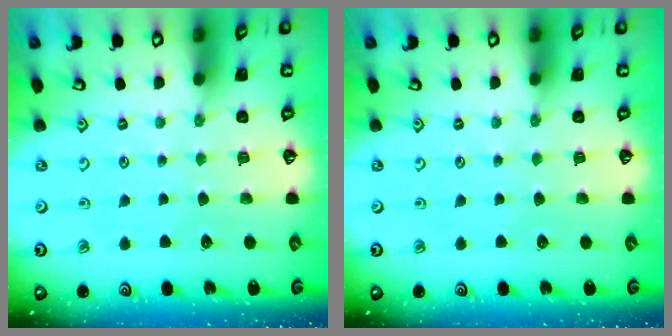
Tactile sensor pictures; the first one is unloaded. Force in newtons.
{"total": 0.0}